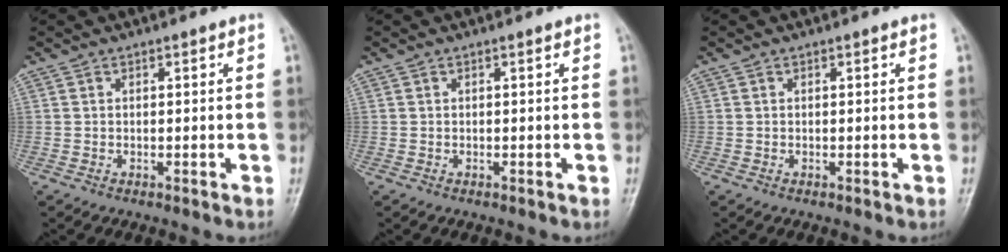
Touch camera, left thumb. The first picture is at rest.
{"total": 0.0}
{"total": 0.0}